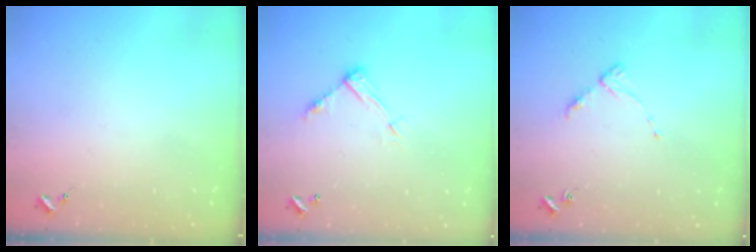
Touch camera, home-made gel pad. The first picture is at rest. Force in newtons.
{"total": 9.2, "press": 9.2, "slide": 0.1}
{"total": 4.5, "press": 4.4, "slide": 0.6}